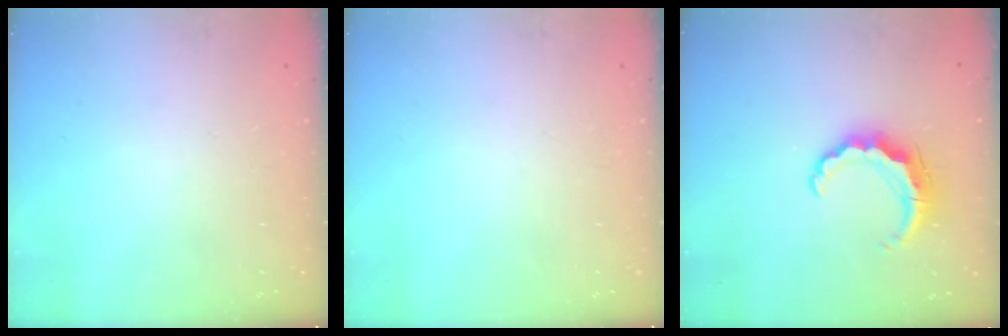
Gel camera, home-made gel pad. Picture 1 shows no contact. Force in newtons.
{"total": 0.0}
{"total": 7.4, "press": 7.4, "slide": 0.2}